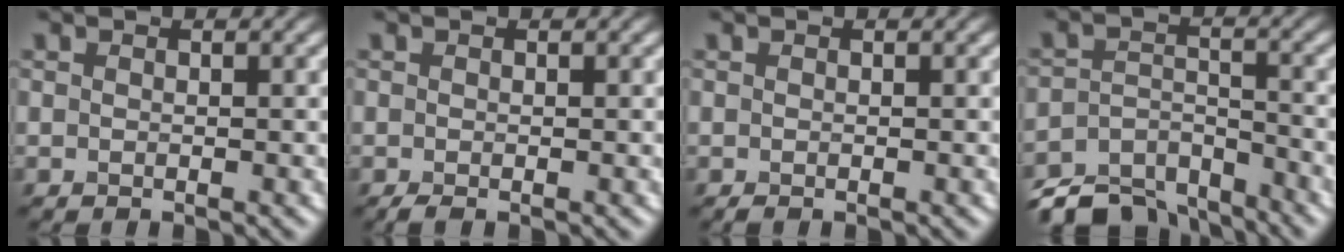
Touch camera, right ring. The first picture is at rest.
{"total": 0.7, "force": [-0.4, 0.1, 0.5], "torque": [-0.013, -0.003, -0.009]}
{"total": 0.0}
{"total": 7.7, "force": [-6.7, 2.9, 2.4], "torque": [-0.048, -0.016, -0.117]}